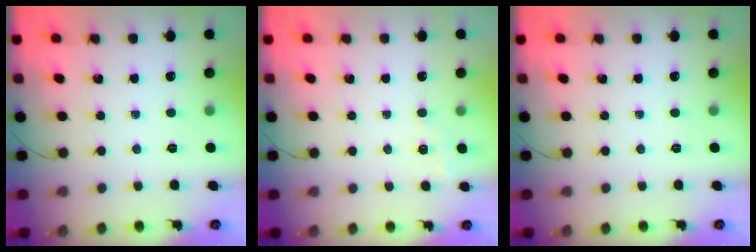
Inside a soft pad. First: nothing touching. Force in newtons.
{"total": 5.2, "press": 4.9, "slide": 1.5}
{"total": 0.0}